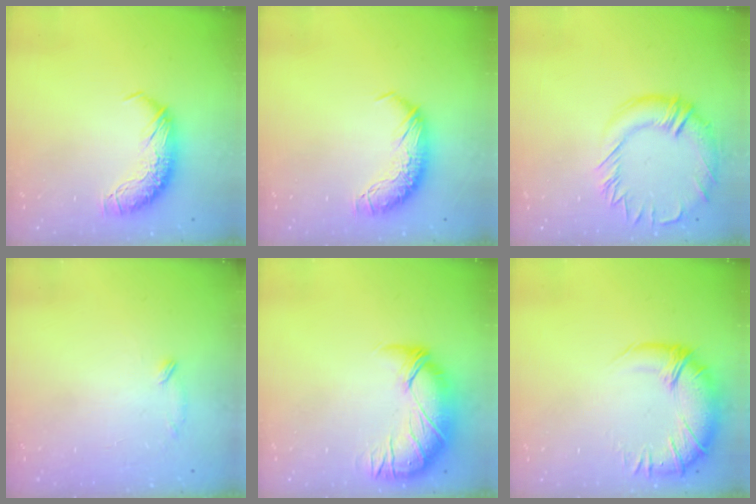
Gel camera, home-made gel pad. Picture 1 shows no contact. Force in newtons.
{"total": 0.0}
{"total": 4.0, "press": 3.7, "slide": 1.5}
{"total": 6.9, "press": 6.8, "slide": 0.8}
{"total": 2.7, "press": 0.2, "slide": 2.7}
{"total": 2.7, "press": 0.1, "slide": 2.7}